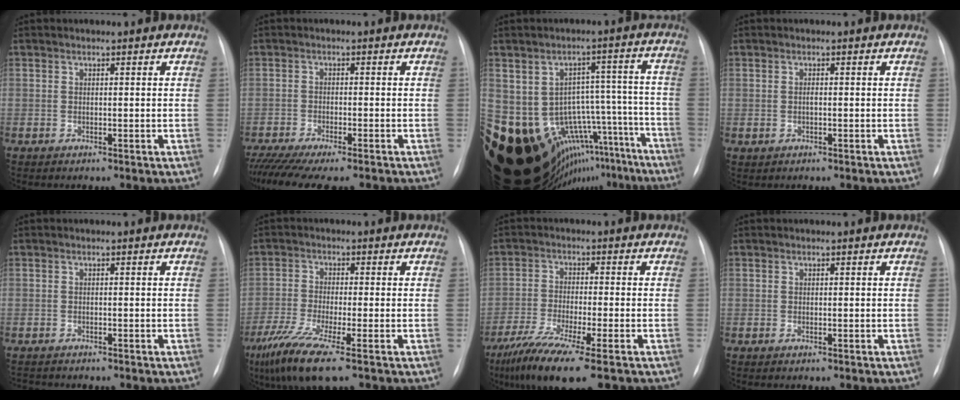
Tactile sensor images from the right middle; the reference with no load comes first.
{"total": 12.0, "force": [-10.1, 1.7, 6.3], "torque": [-0.097, -0.020, -0.154]}
{"total": 28.2, "force": [-19.2, 14.9, 14.2], "torque": [-0.225, 0.043, -0.237]}
{"total": 0.5, "force": [-0.1, 0.2, 0.5], "torque": [-0.013, 0.002, 0.000]}
{"total": 1.5, "force": [-1.4, 0.3, 0.1], "torque": [-0.001, -0.005, -0.020]}
{"total": 8.9, "force": [-5.4, 0.5, 7.0], "torque": [-0.143, -0.027, -0.103]}
{"total": 11.0, "force": [-7.3, 0.8, 8.3], "torque": [-0.151, -0.028, -0.124]}
{"total": 0.0}